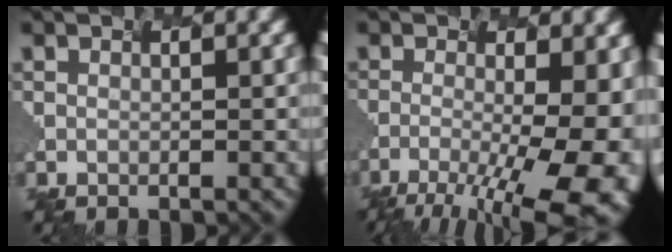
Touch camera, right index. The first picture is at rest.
{"total": 12.1, "force": [-3.7, 4.2, 10.7], "torque": [-0.140, -0.016, -0.043]}